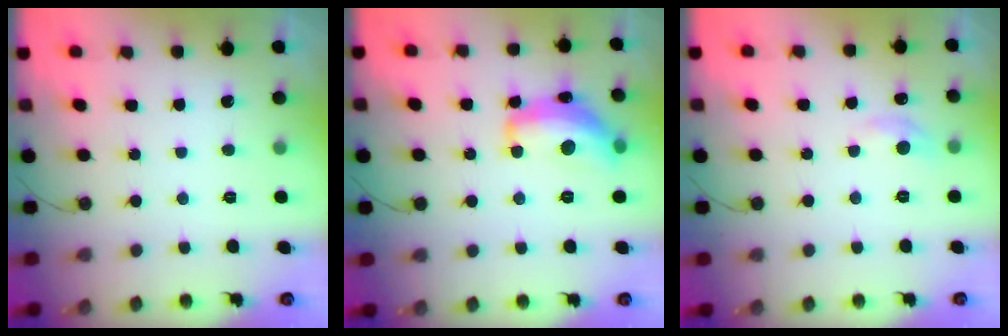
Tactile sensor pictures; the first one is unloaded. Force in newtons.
{"total": 16.1, "press": 16.1, "slide": 0.8}
{"total": 6.6, "press": 6.6, "slide": 0.9}